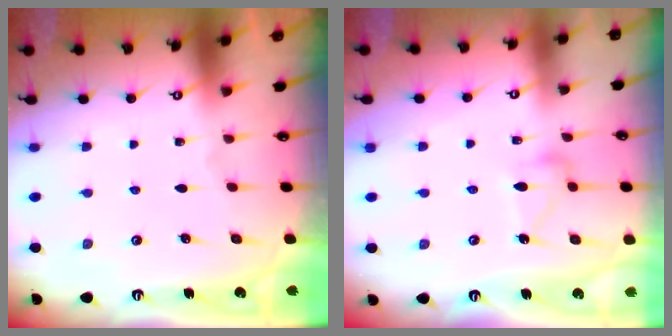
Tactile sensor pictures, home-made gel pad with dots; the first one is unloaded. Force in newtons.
{"total": 10.5, "press": 10.5, "slide": 0.4}